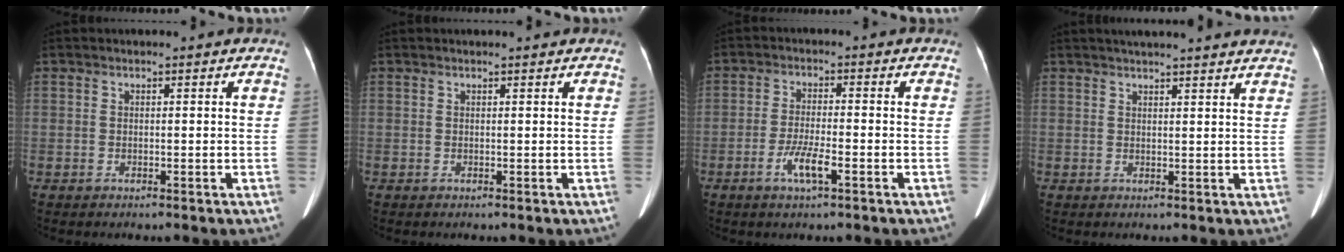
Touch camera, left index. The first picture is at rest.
{"total": 0.9, "force": [0.8, 0.0, 0.3], "torque": [-0.006, 0.005, 0.012]}
{"total": 4.6, "force": [-2.3, 0.6, 4.0], "torque": [-0.082, -0.004, -0.045]}
{"total": 13.3, "force": [12.0, 0.2, 5.6], "torque": [-0.082, 0.014, 0.138]}